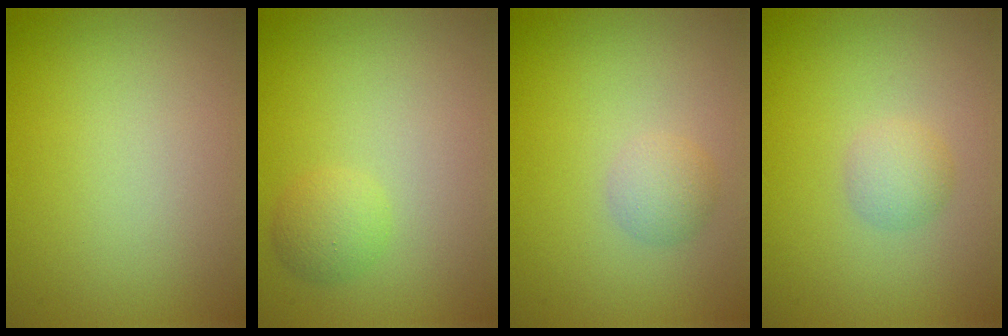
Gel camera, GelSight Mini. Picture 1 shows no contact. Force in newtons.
{"total": 1.7, "press": 1.7, "slide": 0.1}
{"total": 1.7, "press": 1.7, "slide": 0.0}
{"total": 1.7, "press": 1.7, "slide": 0.1}